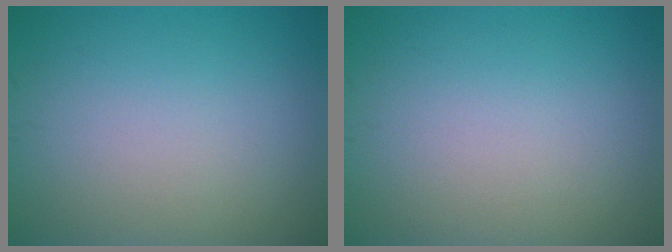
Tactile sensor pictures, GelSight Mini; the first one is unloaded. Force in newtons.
{"total": 0.0}